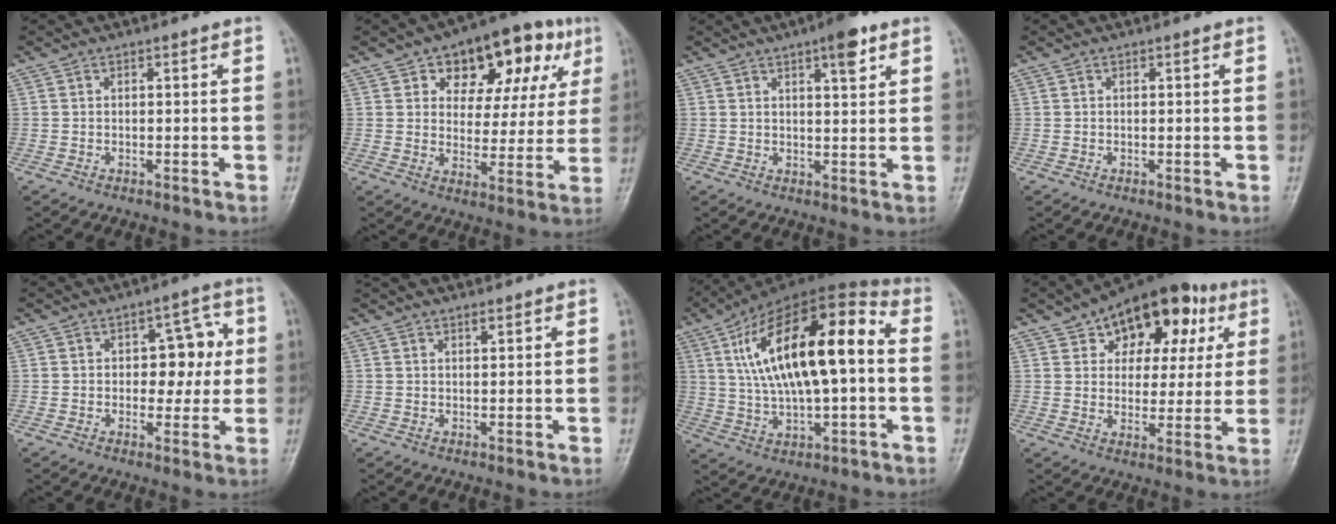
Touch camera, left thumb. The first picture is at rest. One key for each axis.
{"total": 17.1, "fx": 7.8, "fy": 10.0, "fz": 11.5, "tx": -0.097, "ty": -0.001, "tz": 0.108}
{"total": 5.7, "fx": 3.3, "fy": 1.6, "fz": 4.4, "tx": -0.054, "ty": -0.014, "tz": 0.042}
{"total": 0.0}
{"total": 7.7, "fx": 1.0, "fy": 5.0, "fz": 5.8, "tx": -0.028, "ty": 0.008, "tz": 0.011}
{"total": 4.6, "fx": 4.0, "fy": 1.3, "fz": 2.0, "tx": -0.016, "ty": 0.012, "tz": 0.065}
{"total": 22.6, "fx": 3.2, "fy": 9.1, "fz": 20.4, "tx": -0.345, "ty": 0.029, "tz": 0.046}
{"total": 17.8, "fx": 8.6, "fy": 11.0, "fz": 11.0, "tx": -0.108, "ty": -0.003, "tz": 0.123}